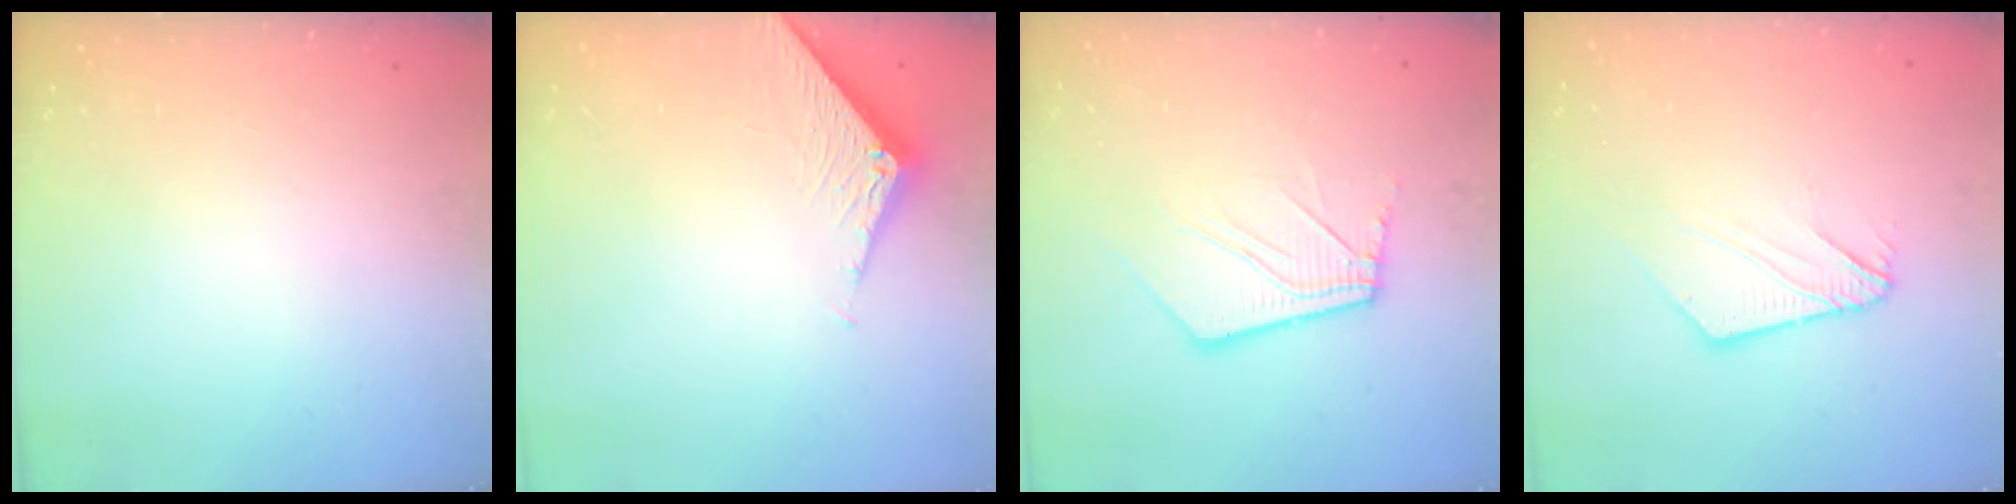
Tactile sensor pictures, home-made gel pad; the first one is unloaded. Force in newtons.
{"total": 5.0, "press": 5.0, "slide": 0.3}
{"total": 11.1, "press": 11.0, "slide": 1.5}
{"total": 8.8, "press": 8.7, "slide": 1.0}